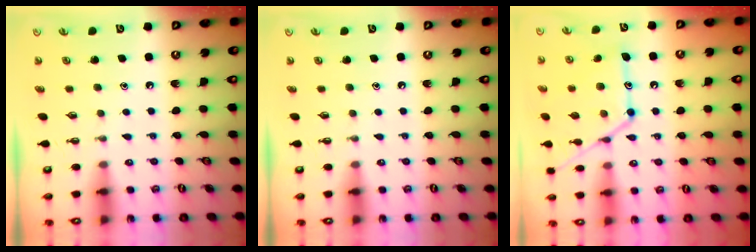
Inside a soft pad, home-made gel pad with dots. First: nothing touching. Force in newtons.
{"total": 0.0}
{"total": 17.1, "press": 17.0, "slide": 1.2}